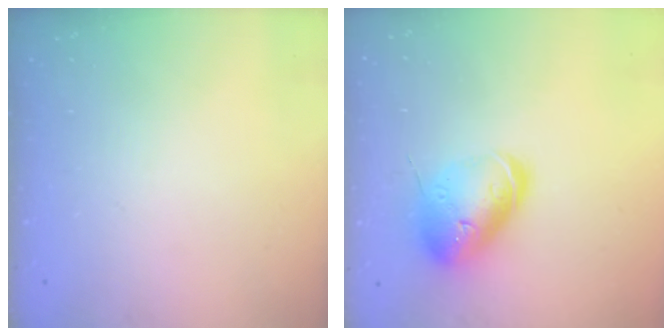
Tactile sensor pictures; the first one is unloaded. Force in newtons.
{"total": 14.6, "press": 14.5, "slide": 2.3}